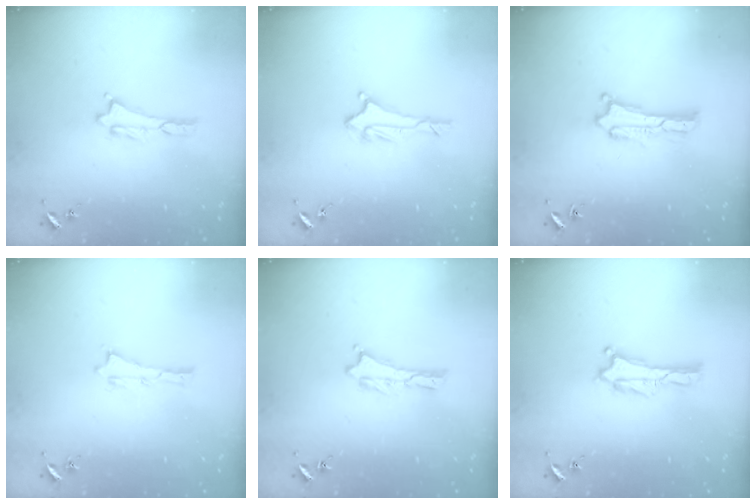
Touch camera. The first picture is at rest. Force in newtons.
{"total": 1.7, "press": 1.6, "slide": 0.6}
{"total": 0.9, "press": 0.9, "slide": 0.2}
{"total": 0.0}
{"total": 0.0}
{"total": 0.0}